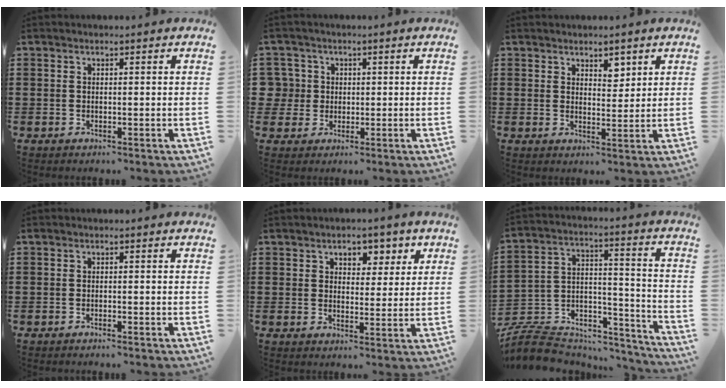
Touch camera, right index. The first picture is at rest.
{"total": 4.0, "force": [0.3, 4.0, 0.5], "torque": [-0.036, 0.010, 0.002]}
{"total": 3.1, "force": [2.4, 1.6, 1.1], "torque": [-0.012, 0.001, 0.041]}
{"total": 0.7, "force": [-0.7, -0.1, 0.2], "torque": [-0.005, -0.002, -0.014]}
{"total": 3.8, "force": [2.2, 2.8, 1.4], "torque": [-0.028, 0.007, 0.032]}
{"total": 7.5, "force": [-6.8, 2.9, 1.7], "torque": [-0.038, 0.004, -0.131]}